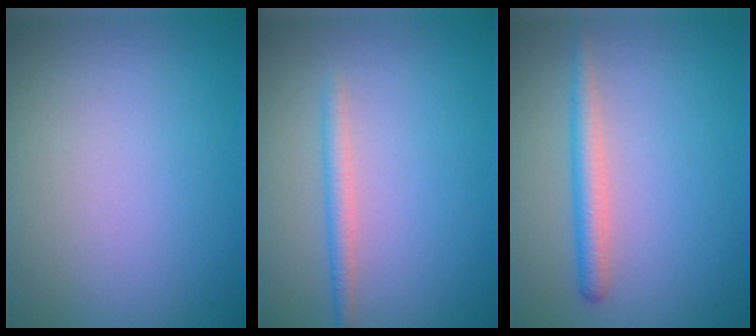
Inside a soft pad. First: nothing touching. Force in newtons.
{"total": 1.5, "press": 1.5, "slide": 0.0}
{"total": 2.2, "press": 2.2, "slide": 0.0}